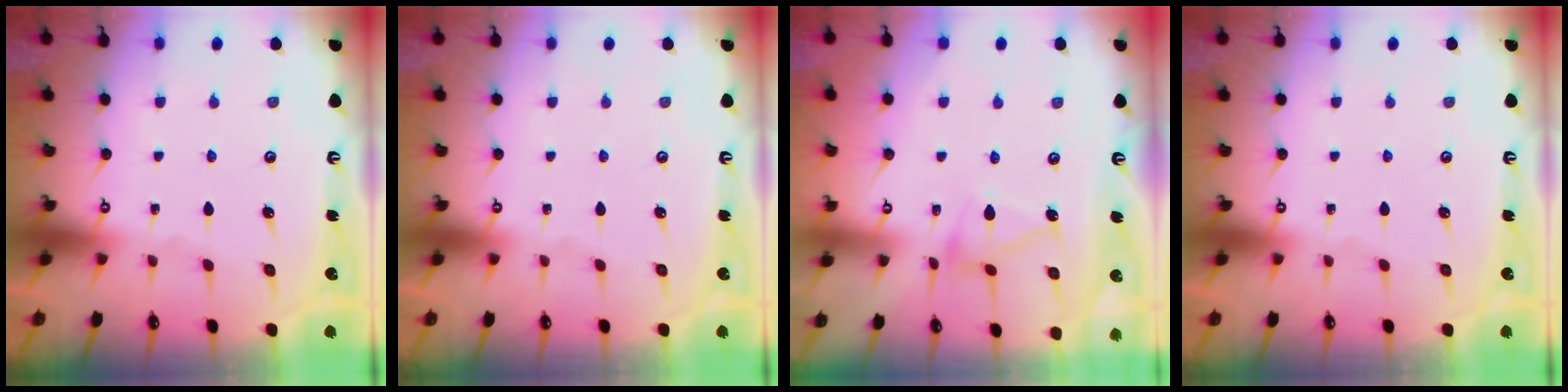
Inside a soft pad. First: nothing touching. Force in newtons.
{"total": 0.0}
{"total": 10.2, "press": 10.1, "slide": 0.6}
{"total": 0.0}